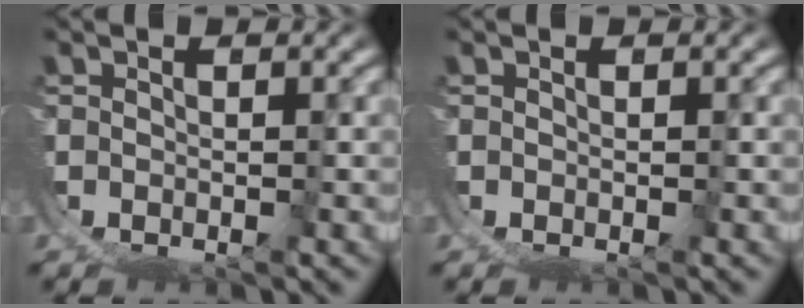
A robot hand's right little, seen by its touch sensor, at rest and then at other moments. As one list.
[{"total": 0.0}]